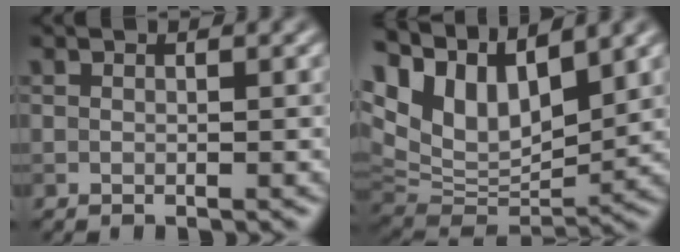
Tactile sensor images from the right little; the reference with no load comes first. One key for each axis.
{"total": 10.2, "fx": 5.9, "fy": 5.1, "fz": 6.5, "tx": -0.137, "ty": 0.012, "tz": 0.114}